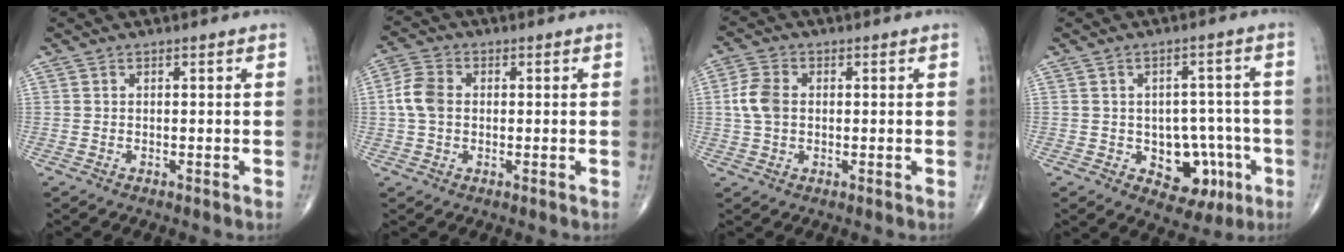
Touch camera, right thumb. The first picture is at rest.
{"total": 5.7, "force": [0.2, 4.2, 3.9], "torque": [-0.084, 0.013, -0.002]}
{"total": 5.6, "force": [0.3, 3.9, 4.0], "torque": [-0.086, 0.008, 0.002]}
{"total": 9.6, "force": [-3.0, 7.0, 5.9], "torque": [-0.029, 0.029, -0.029]}